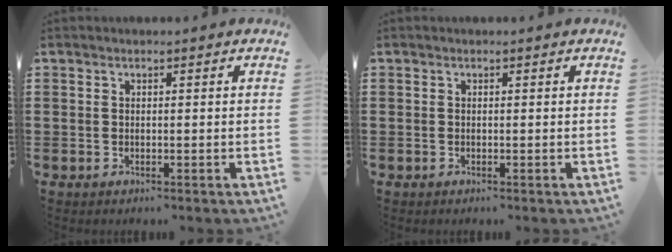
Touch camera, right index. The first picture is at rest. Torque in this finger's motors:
{"motor_torque": [-0.58, 0.84, -0.03, -0.01]}